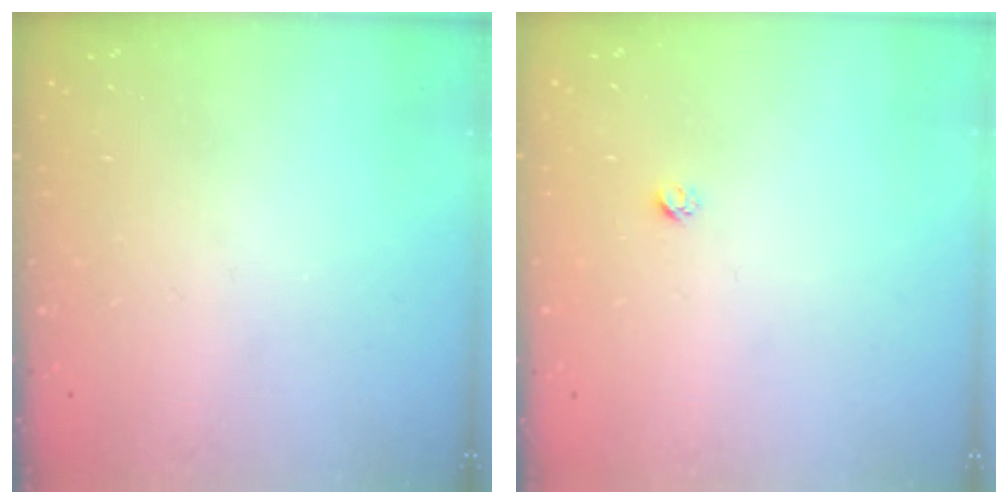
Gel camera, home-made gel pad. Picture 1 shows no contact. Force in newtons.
{"total": 1.9, "press": 1.9, "slide": 0.1}